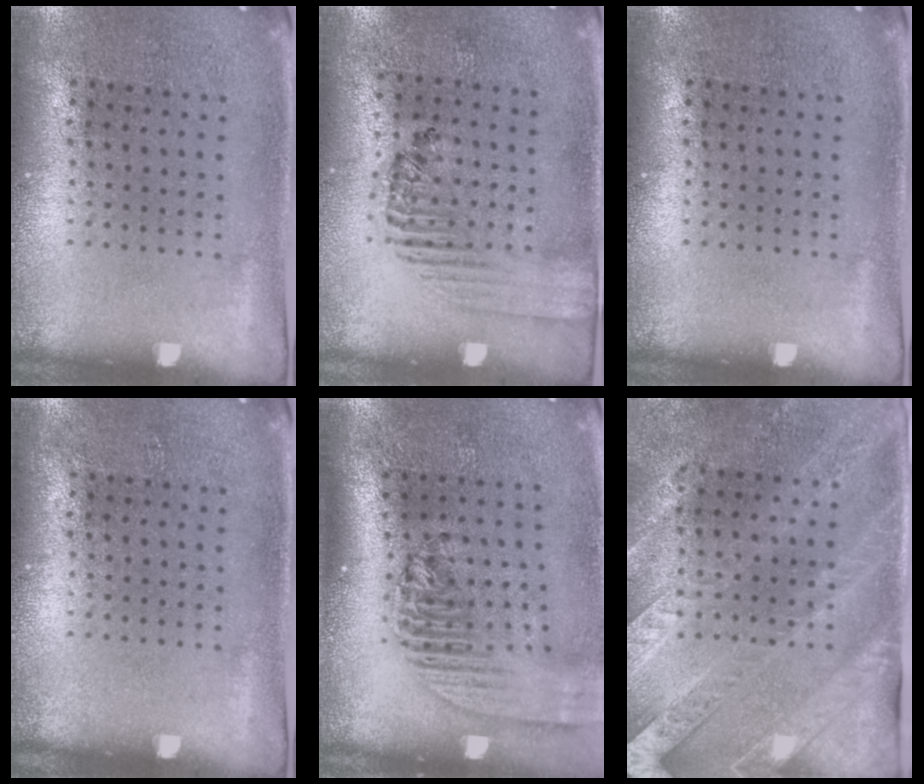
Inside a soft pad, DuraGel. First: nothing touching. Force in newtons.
{"total": 1.3, "press": 1.0, "slide": 0.8}
{"total": 0.0}
{"total": 0.0}
{"total": 2.2, "press": 1.7, "slide": 1.3}
{"total": 2.6, "press": 2.4, "slide": 1.2}